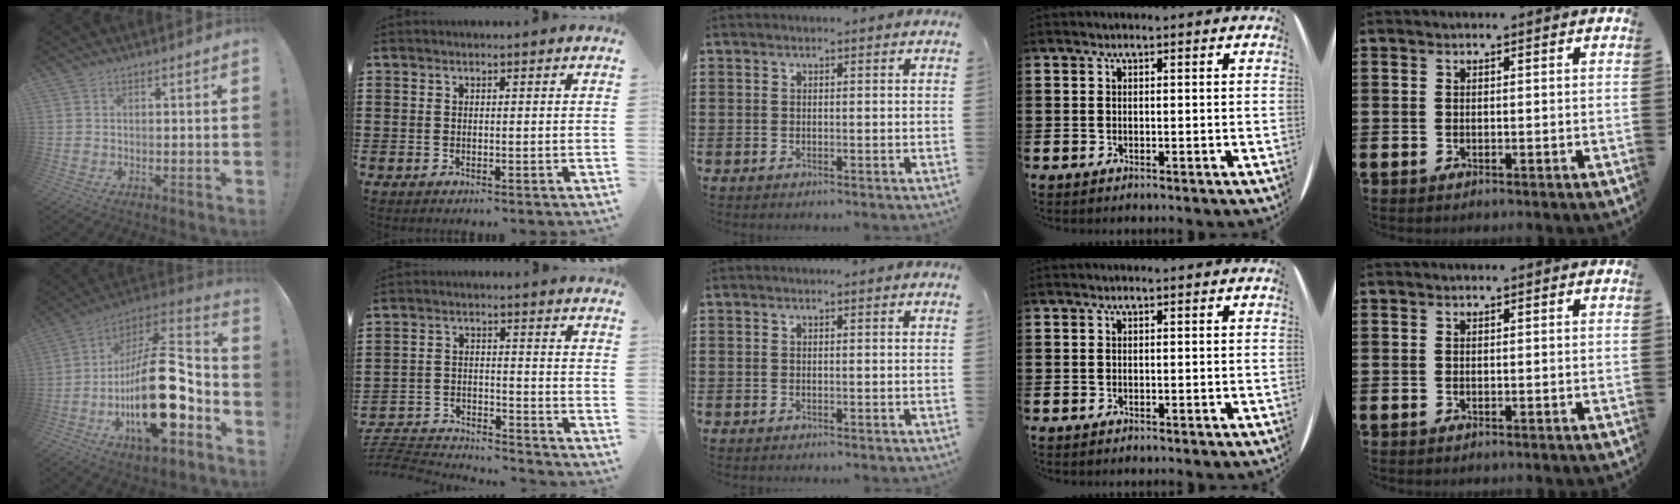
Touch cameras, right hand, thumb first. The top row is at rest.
{"thumb": {"total": 28.9, "force": [-6.9, 13.6, 24.6], "torque": [-0.406, 0.042, -0.103]}, "index": {"total": 4.6, "force": [-4.5, 0.4, 0.5], "torque": [-0.026, -0.005, -0.099]}}